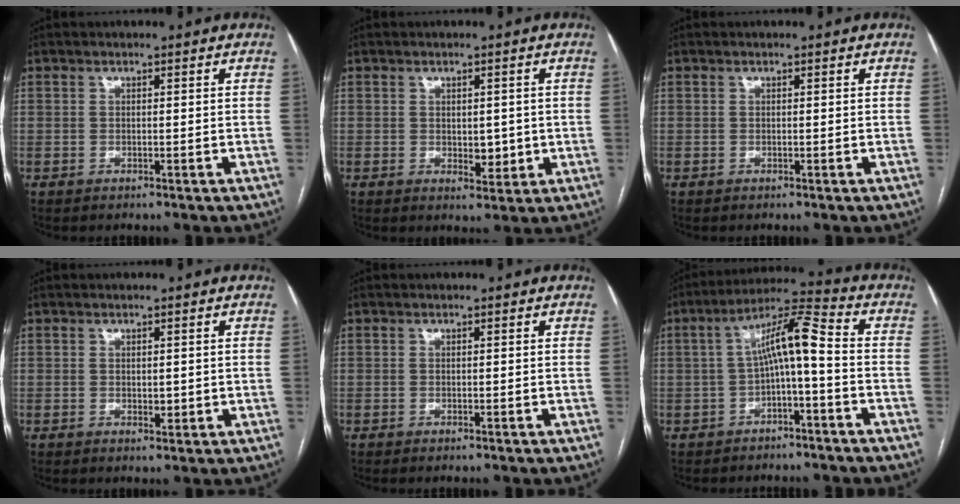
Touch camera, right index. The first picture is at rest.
{"total": 3.7, "force": [0.0, 2.1, 3.0], "torque": [-0.039, -0.003, 0.009]}
{"total": 0.0}
{"total": 1.8, "force": [0.1, 1.0, 1.5], "torque": [-0.020, -0.004, 0.005]}
{"total": 0.5, "force": [-0.4, 0.0, 0.3], "torque": [-0.009, -0.002, -0.006]}
{"total": 8.4, "force": [-1.0, 1.0, 8.2], "torque": [-0.142, 0.038, -0.018]}